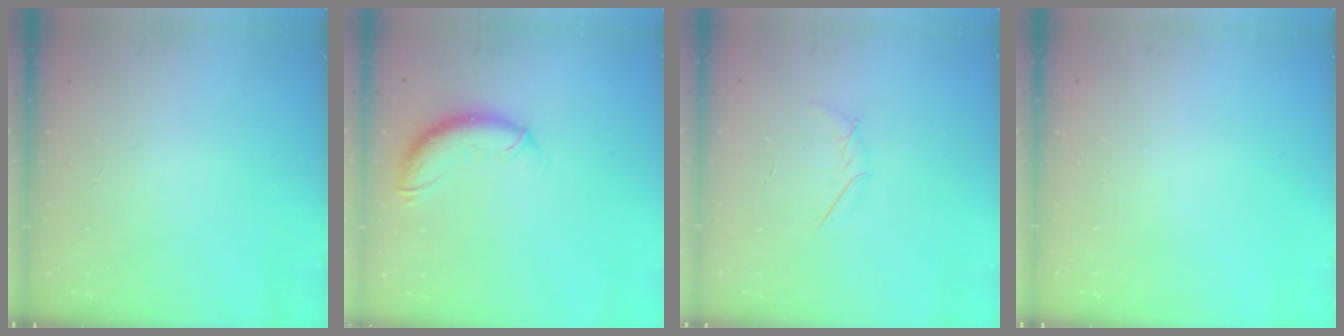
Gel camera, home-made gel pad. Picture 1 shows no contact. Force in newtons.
{"total": 10.6, "press": 10.6, "slide": 1.0}
{"total": 4.1, "press": 4.0, "slide": 1.0}
{"total": 0.0}